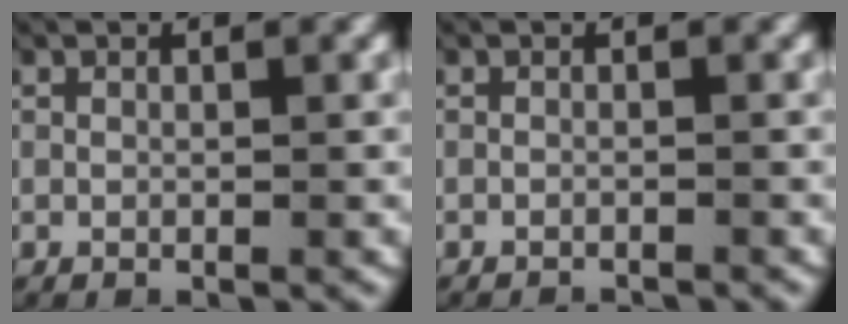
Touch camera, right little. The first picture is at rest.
{"total": 1.6, "force": [-1.6, 0.1, 0.1], "torque": [-0.006, -0.008, -0.022]}